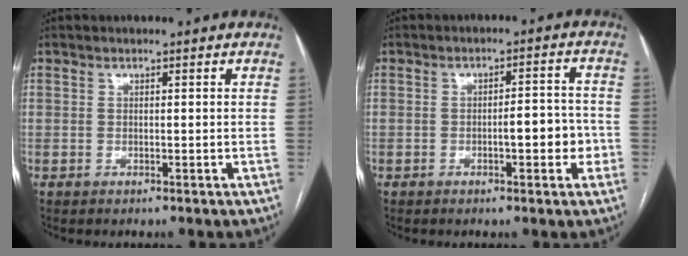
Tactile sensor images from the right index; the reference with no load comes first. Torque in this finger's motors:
{"motor_torque": [0.86, -0.18, 0.41, 0.07]}